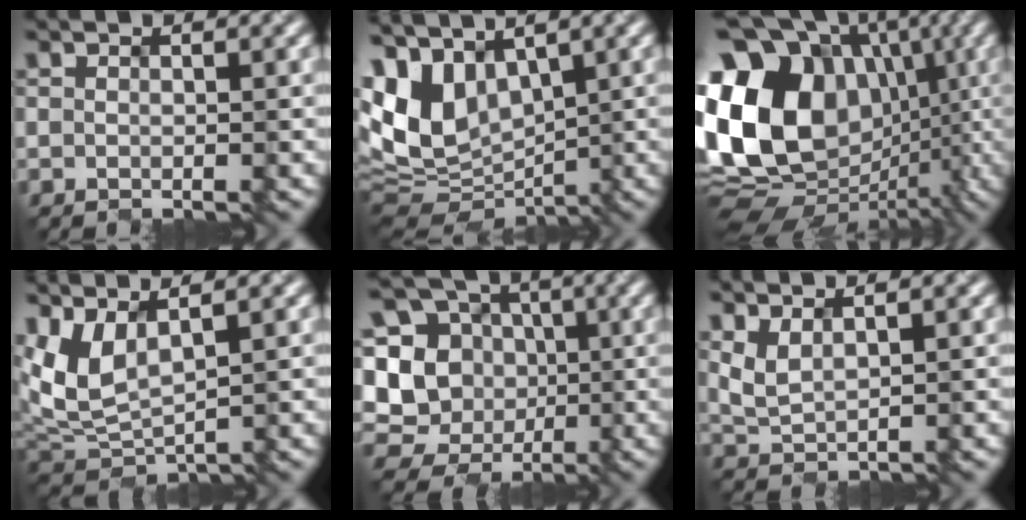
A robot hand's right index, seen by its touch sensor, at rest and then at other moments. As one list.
[{"total": 8.2, "force": [2.1, 5.5, 5.8], "torque": [-0.139, -0.002, 0.033]}, {"total": 19.5, "force": [1.9, 15.5, 11.6], "torque": [-0.237, 0.021, 0.045]}, {"total": 5.1, "force": [2.1, 2.3, 4.1], "torque": [-0.102, 0.000, 0.046]}, {"total": 12.1, "force": [-0.4, 11.1, 4.7], "torque": [-0.120, 0.041, -0.027]}, {"total": 1.8, "force": [1.0, 0.8, 1.3], "torque": [-0.036, -0.003, 0.025]}]